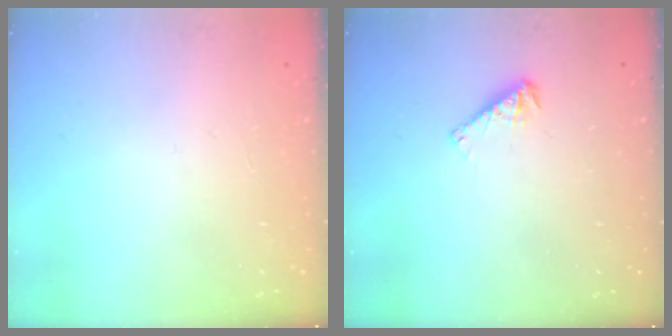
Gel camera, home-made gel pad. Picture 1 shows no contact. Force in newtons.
{"total": 3.7, "press": 3.7, "slide": 0.5}